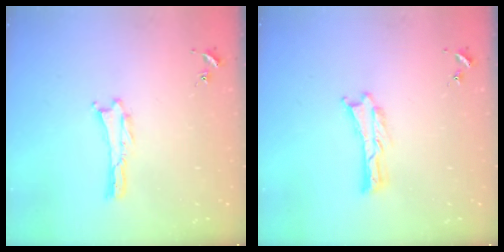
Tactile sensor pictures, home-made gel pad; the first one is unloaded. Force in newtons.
{"total": 0.0}